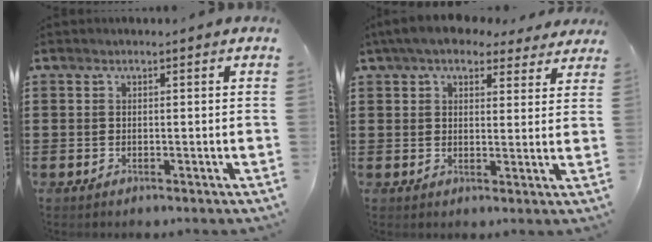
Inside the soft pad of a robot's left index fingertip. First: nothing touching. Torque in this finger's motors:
{"motor_torque": [2.14, 0.00, 1.05, 0.21]}